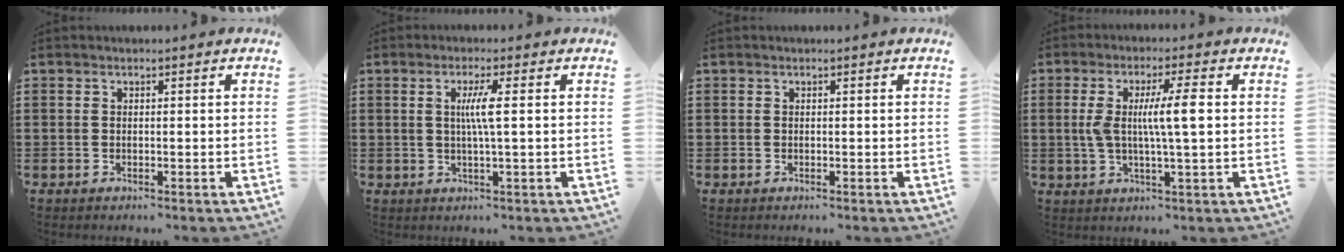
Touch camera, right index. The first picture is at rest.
{"total": 3.7, "force": [0.4, -0.3, 3.6], "torque": [-0.069, -0.004, 0.003]}
{"total": 0.0}
{"total": 7.5, "force": [0.6, 0.7, 7.4], "torque": [-0.144, -0.005, 0.002]}